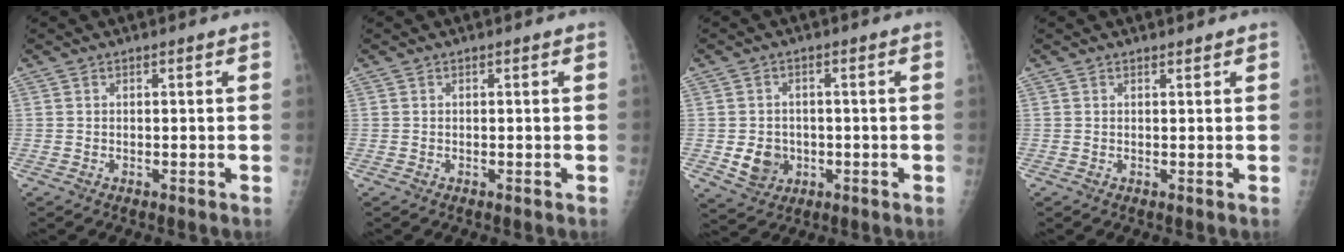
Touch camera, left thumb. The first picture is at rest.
{"total": 0.0}
{"total": 5.8, "force": [-1.0, 5.1, 2.6], "torque": [-0.022, 0.004, -0.007]}
{"total": 0.6, "force": [0.6, 0.1, 0.1], "torque": [-0.003, -0.005, 0.009]}